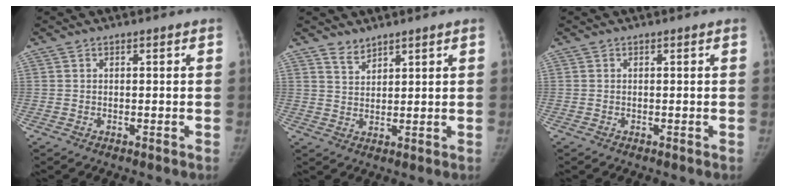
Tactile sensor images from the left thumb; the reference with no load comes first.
{"total": 2.8, "force": [2.5, 1.0, 0.5], "torque": [0.005, -0.020, 0.048]}
{"total": 0.0}